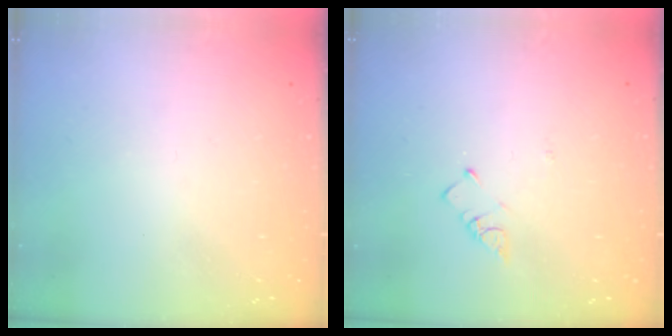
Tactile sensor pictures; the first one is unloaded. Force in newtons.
{"total": 2.6, "press": 2.6, "slide": 0.5}